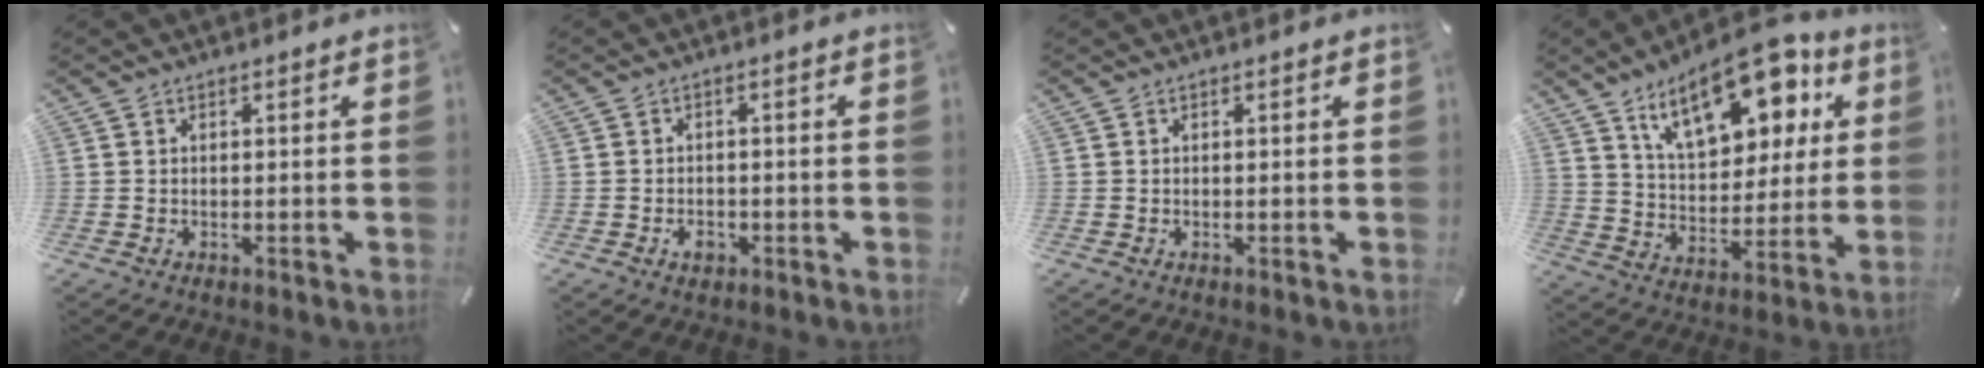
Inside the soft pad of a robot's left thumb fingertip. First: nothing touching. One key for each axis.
{"total": 2.9, "fx": -1.4, "fy": 1.8, "fz": 1.7, "tx": -0.030, "ty": 0.007, "tz": -0.025}
{"total": 0.0}
{"total": 20.0, "fx": 11.7, "fy": 10.3, "fz": 12.5, "tx": -0.198, "ty": -0.050, "tz": 0.201}